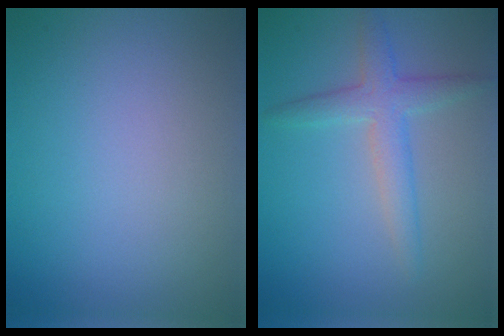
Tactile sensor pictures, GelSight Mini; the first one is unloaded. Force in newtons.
{"total": 3.1, "press": 3.1, "slide": 0.1}